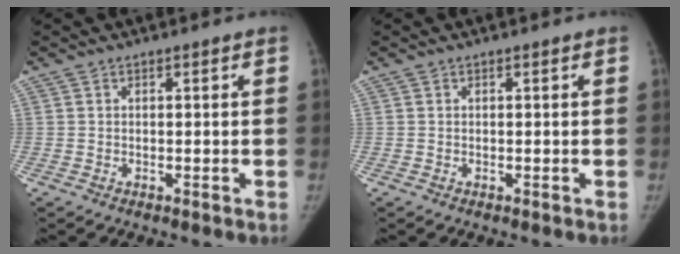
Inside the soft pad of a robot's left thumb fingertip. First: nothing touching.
{"total": 0.0}